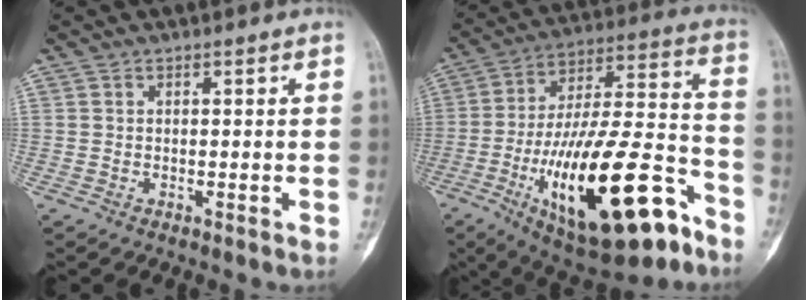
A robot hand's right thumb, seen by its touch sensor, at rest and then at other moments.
{"total": 29.3, "force": [-13.4, 10.4, 23.9], "torque": [-0.398, 0.063, -0.202]}